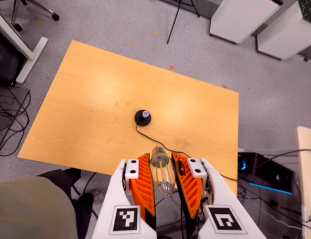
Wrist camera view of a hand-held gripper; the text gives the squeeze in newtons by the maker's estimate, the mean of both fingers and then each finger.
{"total": 19.3, "left": 20.7, "right": 18.0}